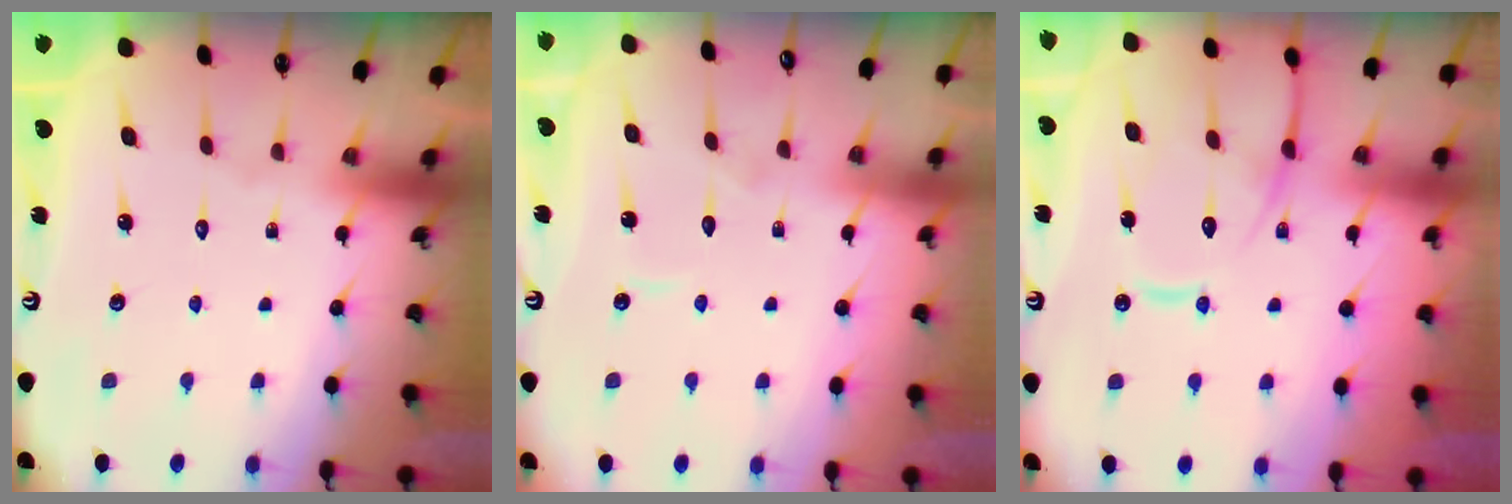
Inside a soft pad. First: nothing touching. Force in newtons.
{"total": 2.9, "press": 2.9, "slide": 0.2}
{"total": 13.1, "press": 13.0, "slide": 1.2}